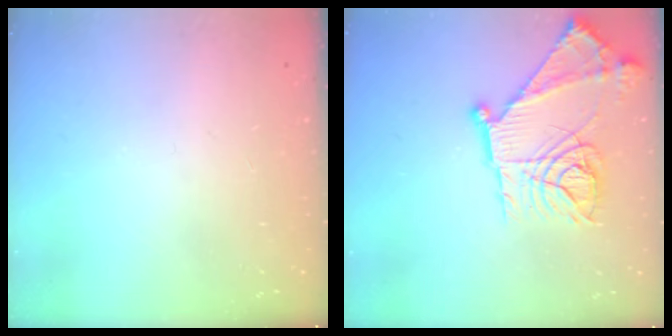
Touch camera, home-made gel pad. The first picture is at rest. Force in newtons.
{"total": 22.2, "press": 22.1, "slide": 2.3}